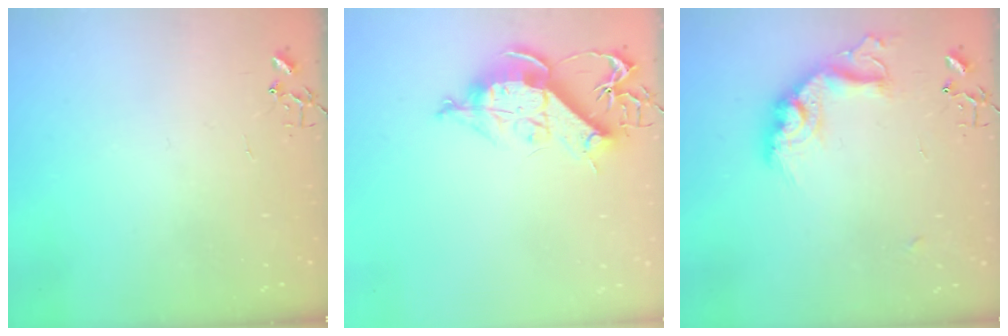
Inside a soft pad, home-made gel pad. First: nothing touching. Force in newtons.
{"total": 11.6, "press": 11.5, "slide": 1.4}
{"total": 16.9, "press": 16.9, "slide": 1.2}